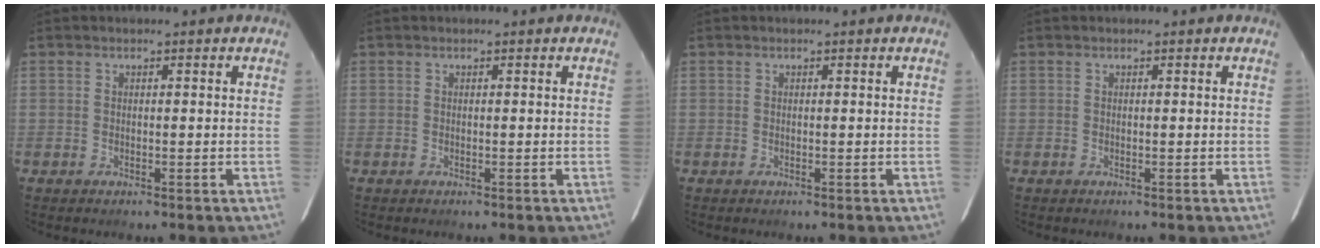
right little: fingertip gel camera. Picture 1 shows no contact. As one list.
[{"total": 0.0}, {"total": 0.0}, {"total": 0.0}]